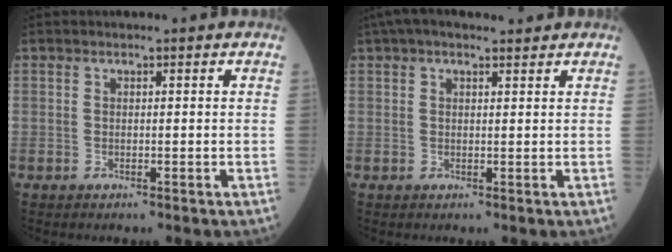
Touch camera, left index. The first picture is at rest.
{"total": 5.6, "force": [4.3, 1.8, 3.1], "torque": [-0.054, 0.037, 0.071]}